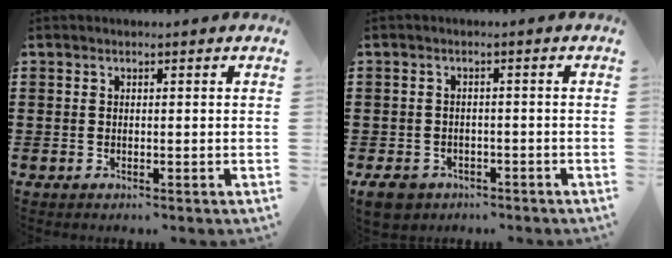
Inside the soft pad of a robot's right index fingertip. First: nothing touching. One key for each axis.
{"total": 2.9, "fx": -2.6, "fy": 1.3, "fz": 0.5, "tx": -0.021, "ty": 0.004, "tz": -0.056}